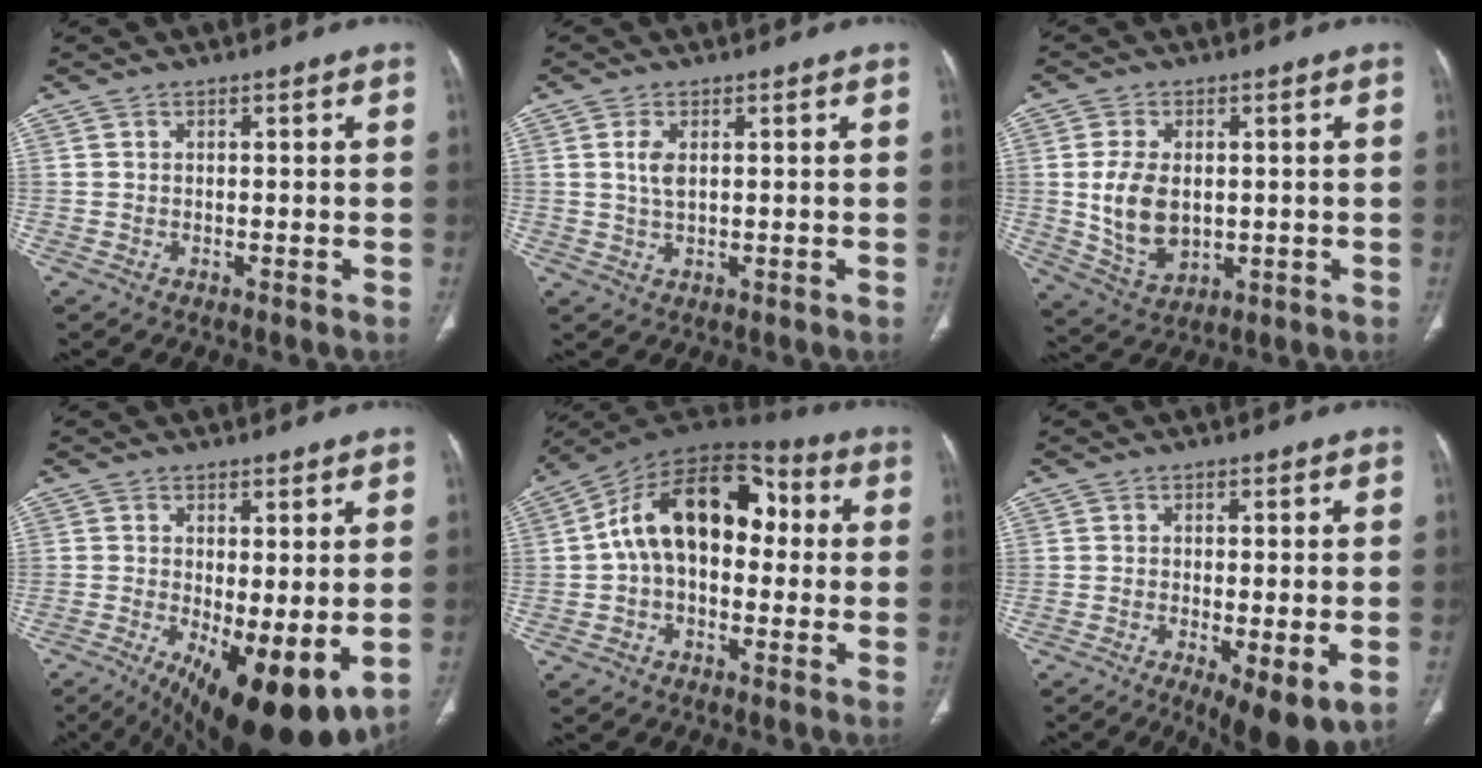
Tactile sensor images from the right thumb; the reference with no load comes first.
{"total": 3.3, "force": [0.9, 1.5, 2.7], "torque": [-0.057, -0.001, 0.018]}
{"total": 10.2, "force": [0.3, 6.6, 7.7], "torque": [-0.136, -0.011, 0.021]}
{"total": 15.0, "force": [-4.5, 5.3, 13.3], "torque": [-0.188, -0.027, -0.051]}
{"total": 17.0, "force": [1.2, 10.6, 13.2], "torque": [-0.189, 0.053, 0.009]}
{"total": 10.1, "force": [-4.2, 3.2, 8.6], "torque": [-0.133, -0.012, -0.060]}